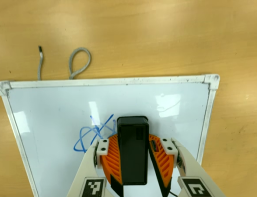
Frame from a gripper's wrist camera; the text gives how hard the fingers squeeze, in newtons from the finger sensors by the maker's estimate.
{"total": 12.6, "left": 14.7, "right": 10.5}